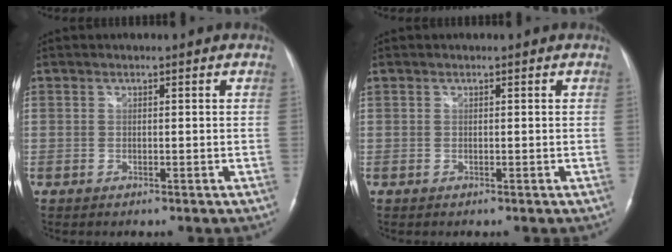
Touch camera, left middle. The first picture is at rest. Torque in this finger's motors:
{"motor_torque": [0.12, -0.10, 0.07, 0.04]}